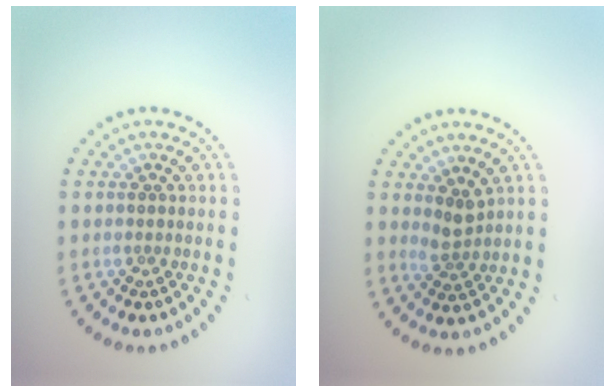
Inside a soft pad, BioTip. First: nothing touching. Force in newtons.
{"total": 1.8, "press": 1.3, "slide": 1.2}